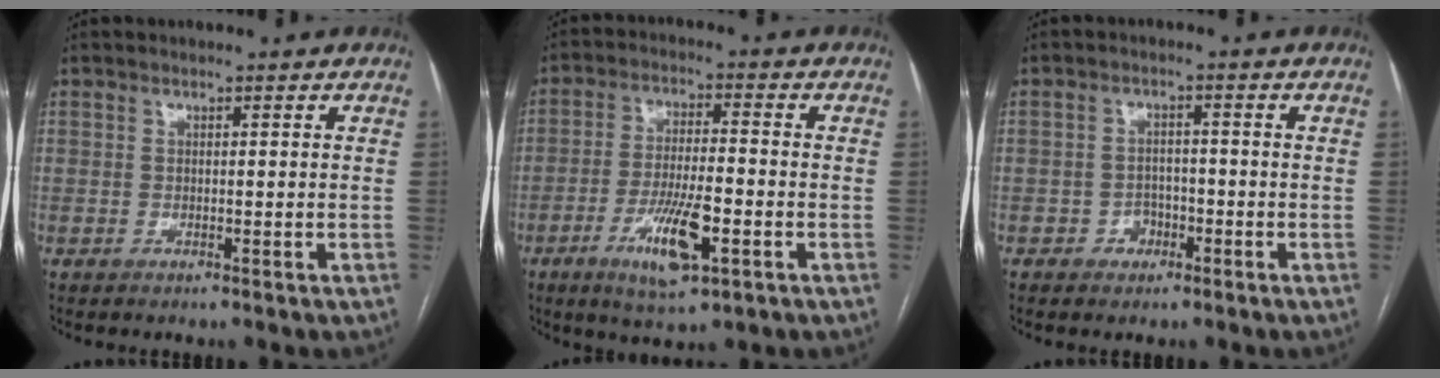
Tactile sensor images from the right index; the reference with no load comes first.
{"total": 9.8, "force": [-4.0, 2.2, 8.7], "torque": [-0.165, -0.010, -0.065]}
{"total": 2.8, "force": [-1.4, 2.2, 0.9], "torque": [-0.003, 0.011, -0.021]}